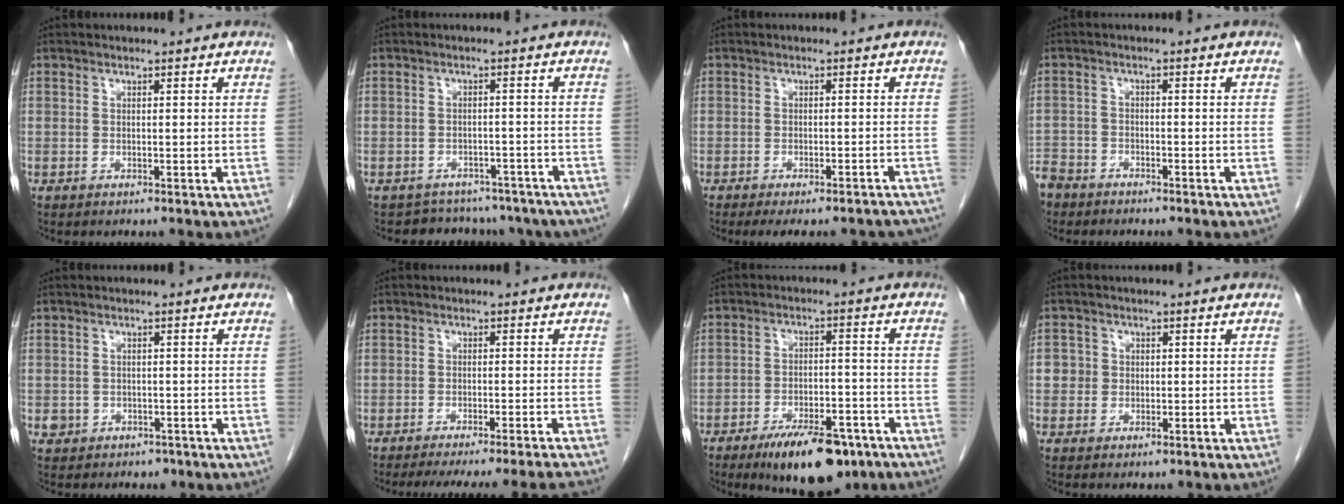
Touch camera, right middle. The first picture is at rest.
{"total": 9.9, "force": [-8.5, 5.0, 1.1], "torque": [-0.008, 0.025, -0.088]}
{"total": 11.5, "force": [-10.4, 2.4, 4.4], "torque": [-0.056, 0.003, -0.117]}
{"total": 6.4, "force": [-5.3, 3.6, 1.0], "torque": [-0.029, -0.003, -0.100]}
{"total": 2.5, "force": [-1.1, 2.2, 0.6], "torque": [-0.008, 0.010, -0.007]}
{"total": 12.8, "force": [-11.6, -1.8, 5.1], "torque": [-0.057, -0.028, -0.157]}
{"total": 12.2, "force": [-8.3, 4.3, 7.9], "torque": [-0.114, -0.003, -0.127]}
{"total": 2.8, "force": [-0.1, 2.8, 0.4], "torque": [0.005, 0.007, 0.000]}